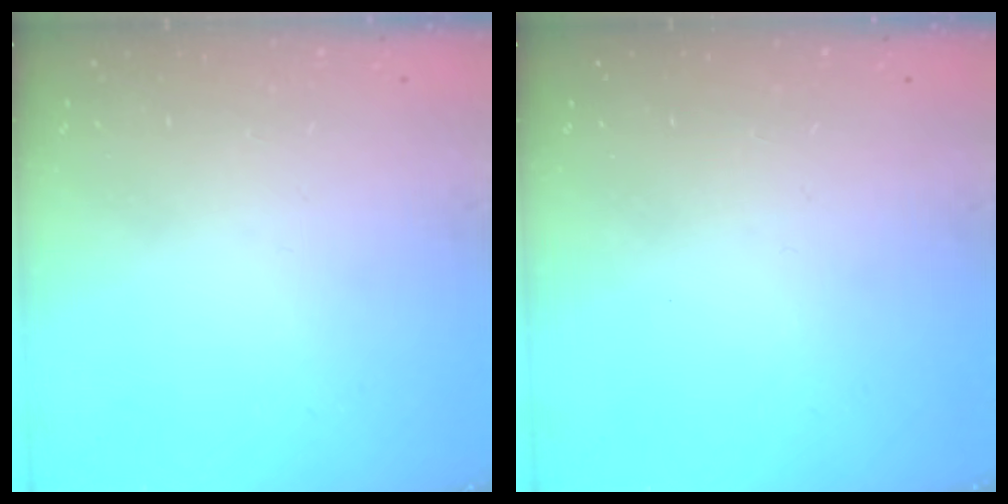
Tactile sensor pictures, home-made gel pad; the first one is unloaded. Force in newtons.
{"total": 0.0}